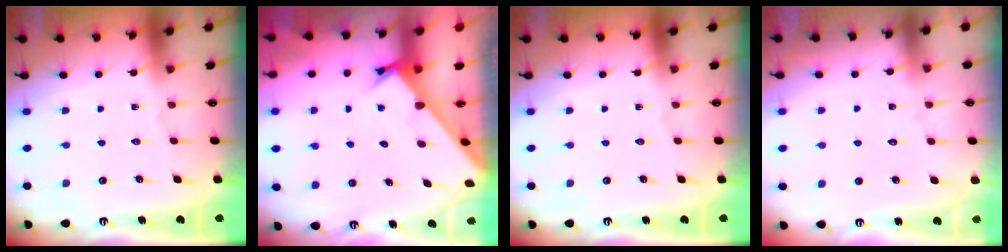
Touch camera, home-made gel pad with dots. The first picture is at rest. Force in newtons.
{"total": 2.1, "press": 2.1, "slide": 0.1}
{"total": 0.0}
{"total": 5.1, "press": 5.1, "slide": 0.4}